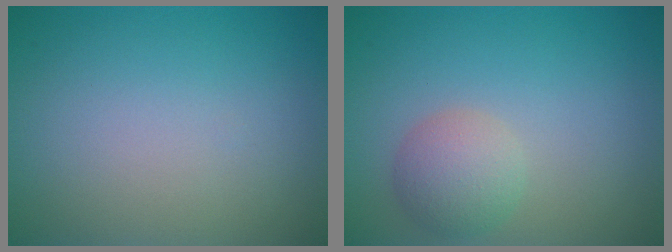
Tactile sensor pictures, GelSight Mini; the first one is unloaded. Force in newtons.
{"total": 3.0, "press": 3.0, "slide": 0.1}